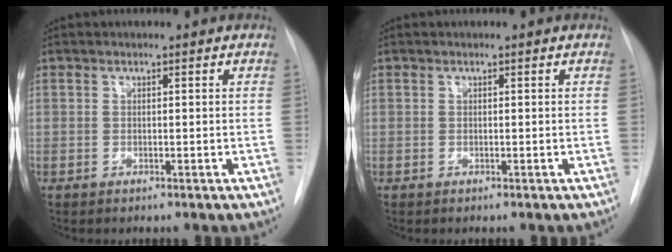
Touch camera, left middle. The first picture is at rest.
{"total": 0.0}